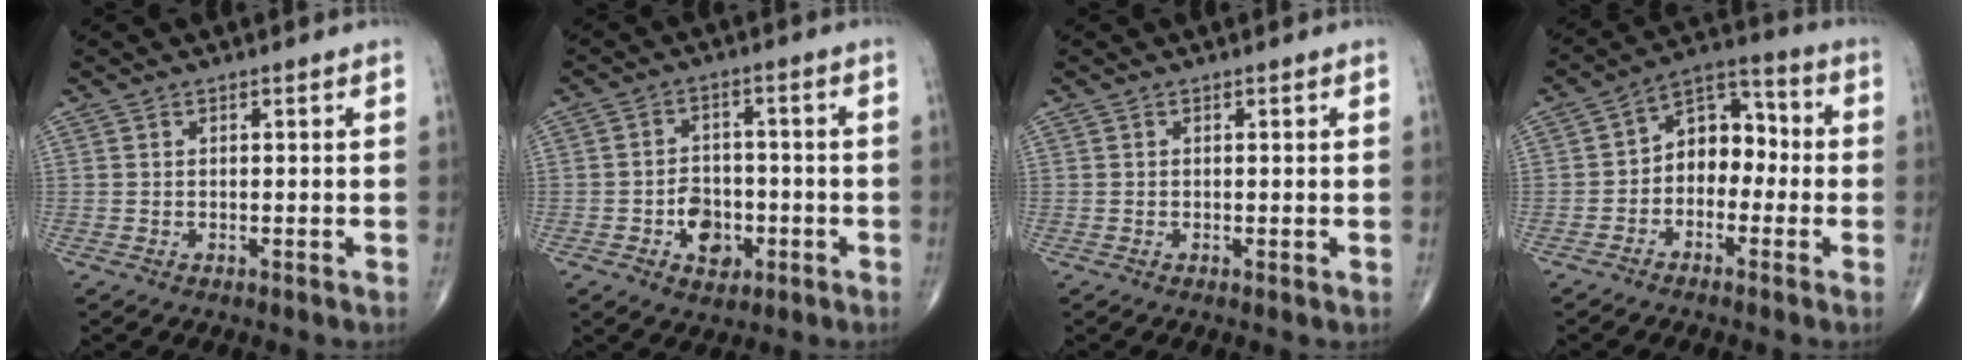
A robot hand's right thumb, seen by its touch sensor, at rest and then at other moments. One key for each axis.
{"total": 7.0, "fx": -2.3, "fy": 5.1, "fz": 4.2, "tx": -0.034, "ty": 0.016, "tz": -0.036}
{"total": 0.0}
{"total": 9.2, "fx": -1.4, "fy": 6.7, "fz": 6.2, "tx": -0.056, "ty": 0.046, "tz": -0.044}